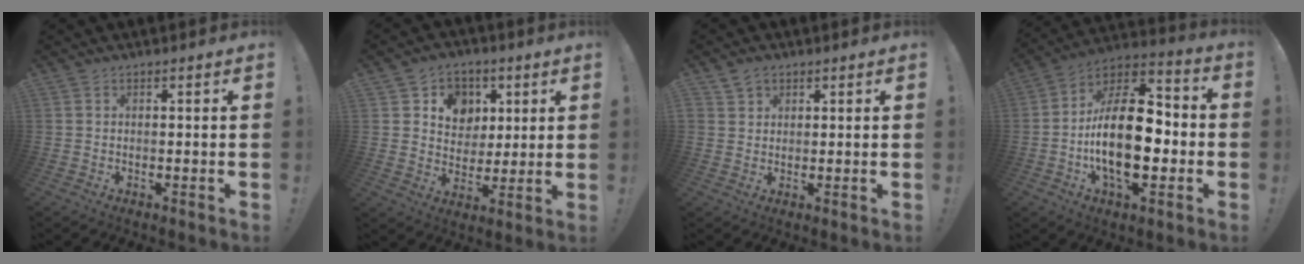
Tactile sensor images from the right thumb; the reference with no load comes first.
{"total": 10.5, "force": [3.8, 9.2, 3.4], "torque": [-0.048, -0.019, 0.078]}
{"total": 3.2, "force": [2.1, 2.4, 0.6], "torque": [-0.007, -0.008, 0.038]}
{"total": 22.6, "force": [-3.6, 11.6, 19.1], "torque": [-0.344, 0.015, -0.060]}